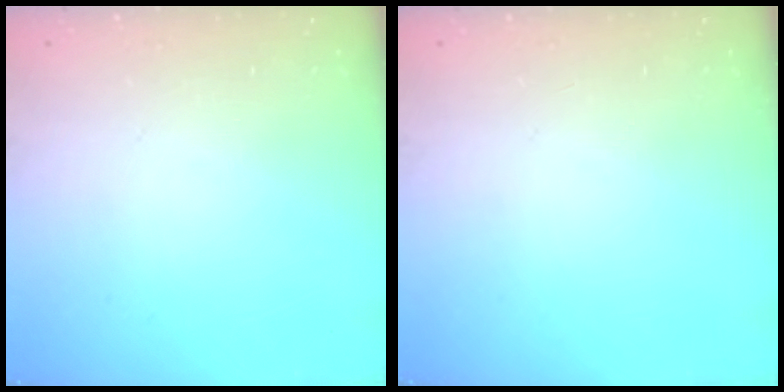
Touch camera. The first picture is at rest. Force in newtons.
{"total": 0.0}